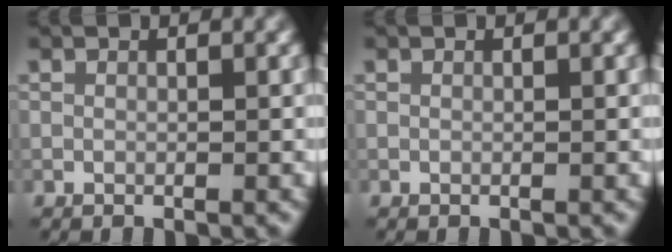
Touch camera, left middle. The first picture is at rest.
{"total": 0.0}